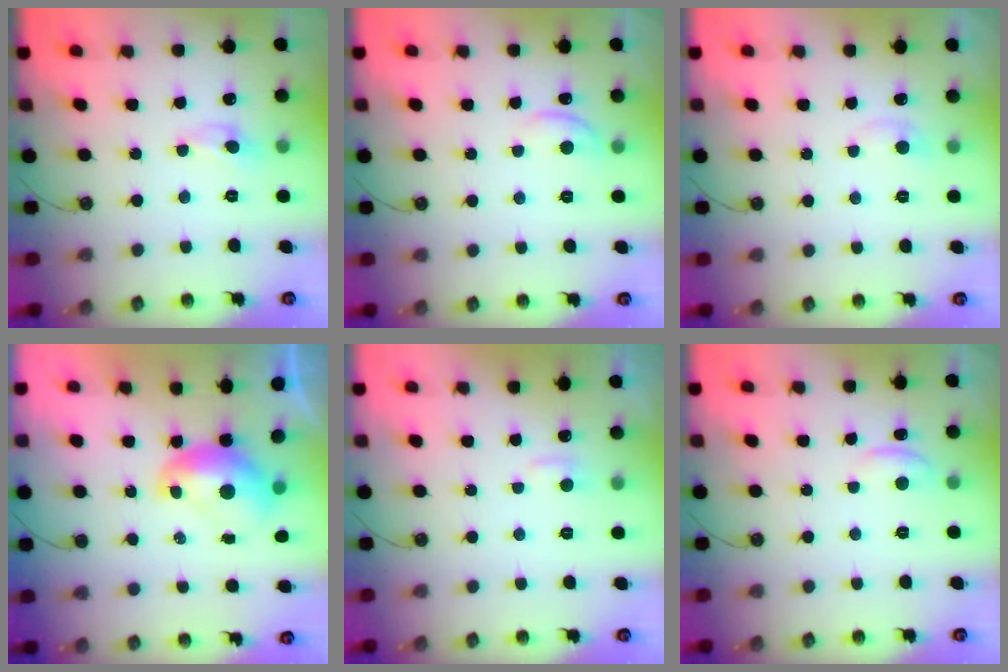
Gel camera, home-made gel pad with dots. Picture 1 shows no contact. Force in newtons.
{"total": 3.1, "press": 3.0, "slide": 0.8}
{"total": 2.0, "press": 1.7, "slide": 1.1}
{"total": 2.0, "press": 2.0, "slide": 0.2}
{"total": 1.0, "press": 0.6, "slide": 0.8}
{"total": 0.6, "press": 0.1, "slide": 0.6}